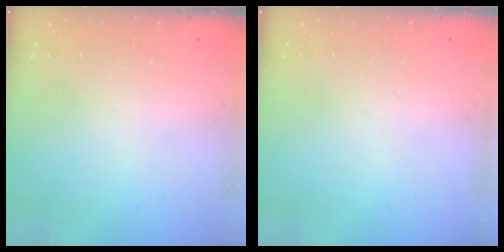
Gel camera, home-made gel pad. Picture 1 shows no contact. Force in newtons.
{"total": 0.0}